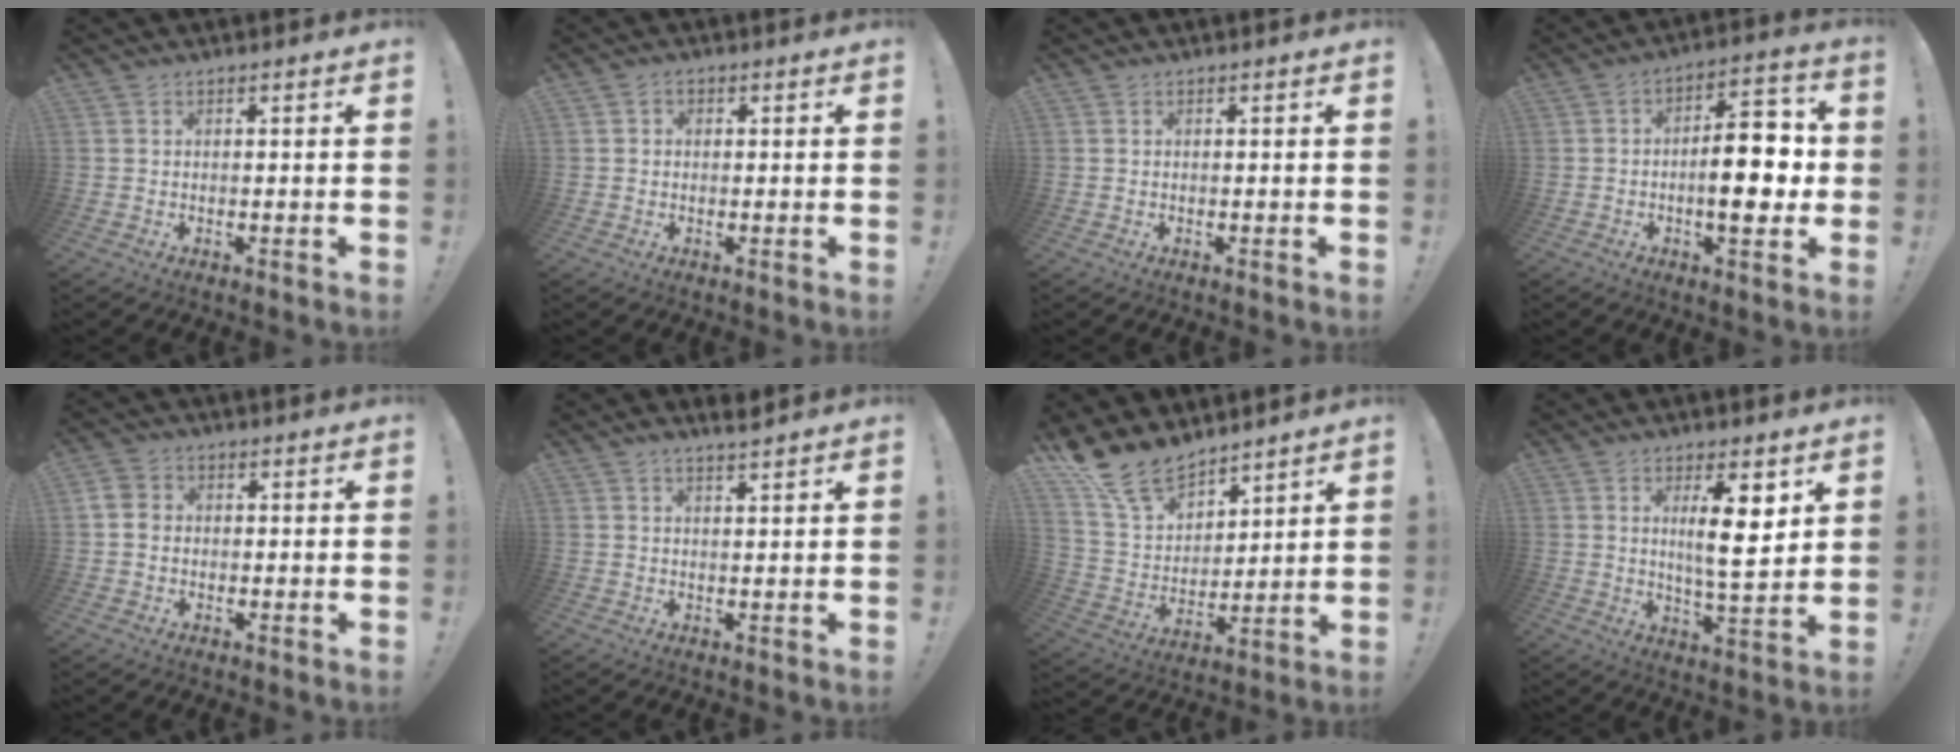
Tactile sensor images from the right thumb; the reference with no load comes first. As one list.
[{"total": 1.5, "force": [-0.1, 1.3, 0.7], "torque": [-0.014, 0.005, -0.002]}, {"total": 0.0}, {"total": 14.6, "force": [-1.5, 6.5, 13.0], "torque": [-0.174, 0.007, -0.031]}, {"total": 5.5, "force": [0.3, 4.8, 2.7], "torque": [-0.057, 0.013, 0.009]}, {"total": 2.9, "force": [2.6, 0.0, 1.4], "torque": [-0.015, -0.017, 0.042]}, {"total": 15.3, "force": [12.4, 7.3, 5.2], "torque": [-0.103, -0.093, 0.236]}, {"total": 10.8, "force": [3.5, 2.3, 10.0], "torque": [-0.157, -0.017, 0.051]}]